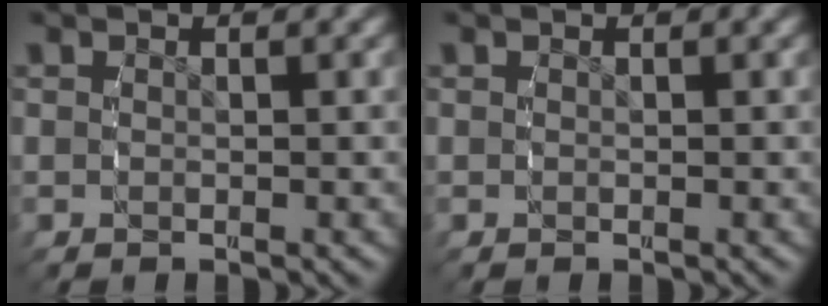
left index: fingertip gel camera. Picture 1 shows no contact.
{"total": 0.0}